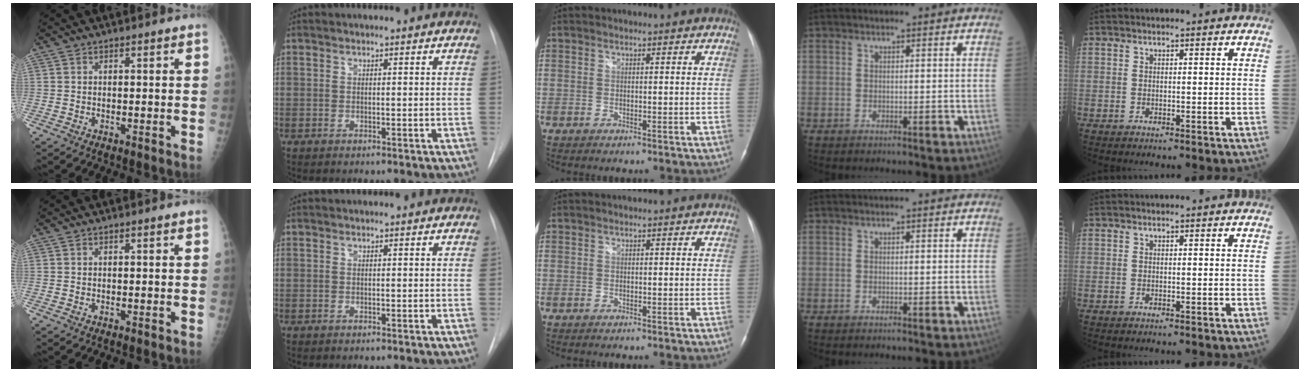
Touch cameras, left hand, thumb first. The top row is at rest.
{}